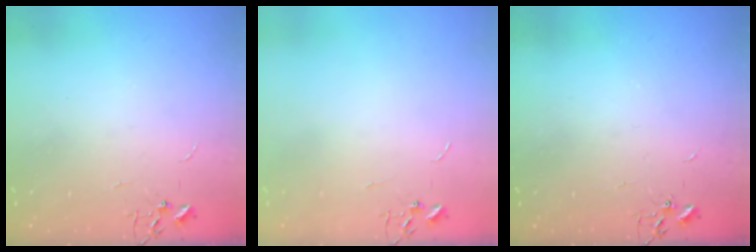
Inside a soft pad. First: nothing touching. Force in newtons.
{"total": 0.0}
{"total": 2.3, "press": 2.3, "slide": 0.4}